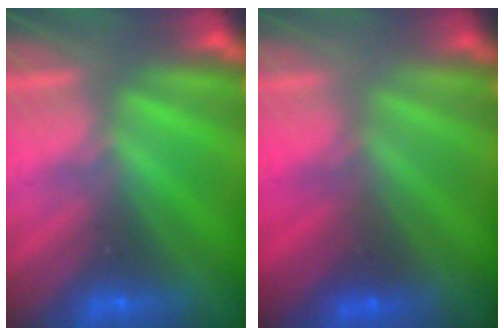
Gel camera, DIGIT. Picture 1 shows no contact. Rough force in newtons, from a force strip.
{"total": 1.6}